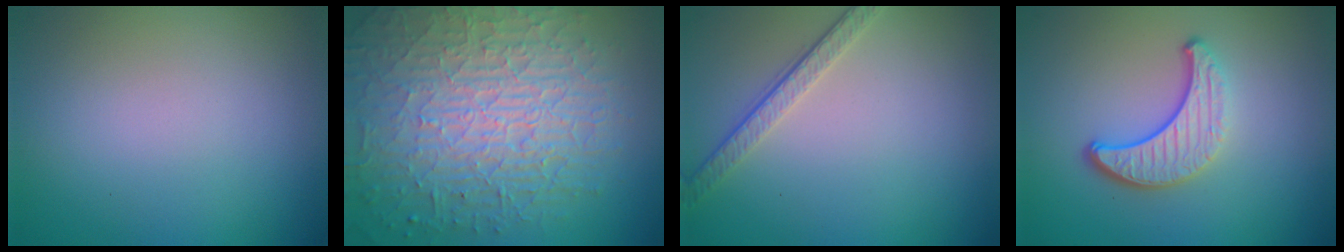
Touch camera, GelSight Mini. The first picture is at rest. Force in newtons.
{"total": 10.5, "press": 6.9, "slide": 7.9}
{"total": 2.6, "press": 2.0, "slide": 1.7}
{"total": 4.0, "press": 2.9, "slide": 2.7}